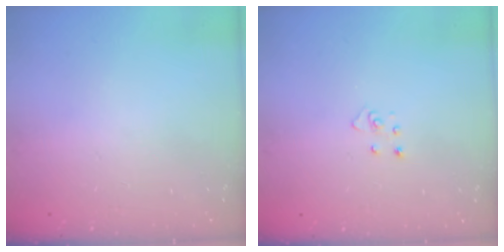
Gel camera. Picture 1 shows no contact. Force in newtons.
{"total": 3.2, "press": 3.2, "slide": 0.2}